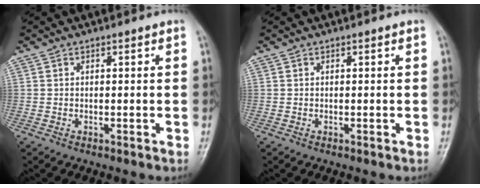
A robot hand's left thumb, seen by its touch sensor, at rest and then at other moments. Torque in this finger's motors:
{"motor_torque": [-0.05, 0.05, 0.00, 0.00, 0.00]}